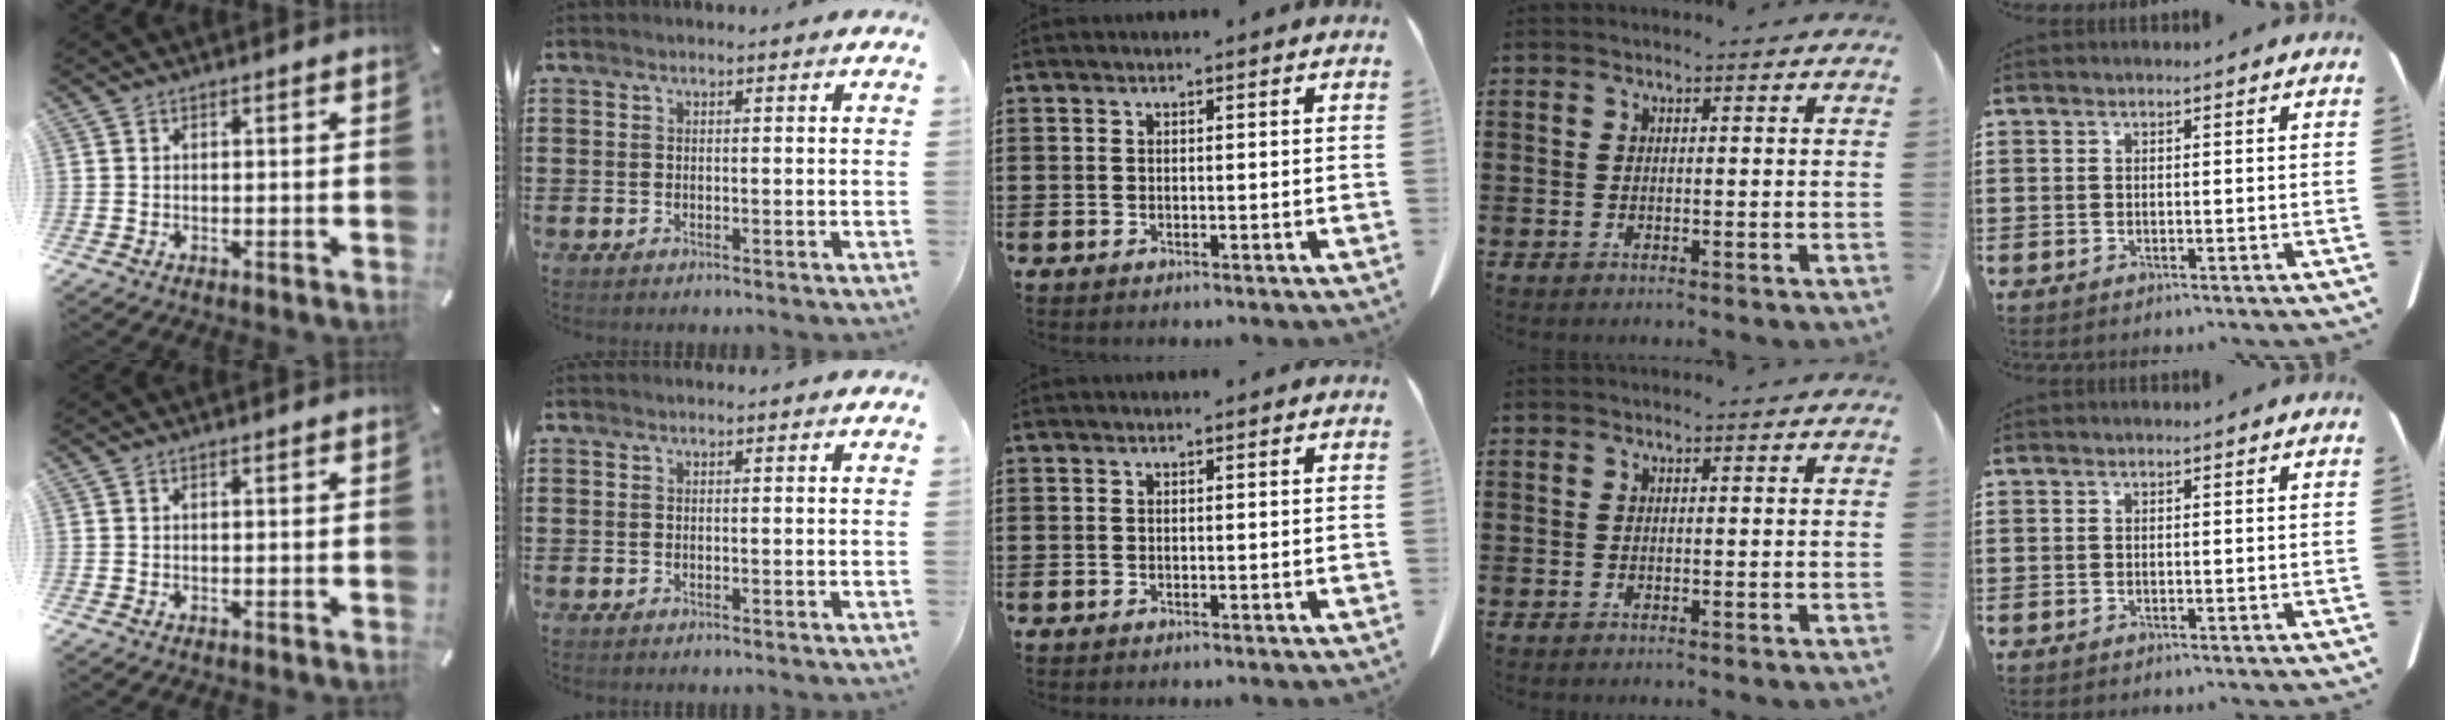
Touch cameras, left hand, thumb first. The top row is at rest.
{}